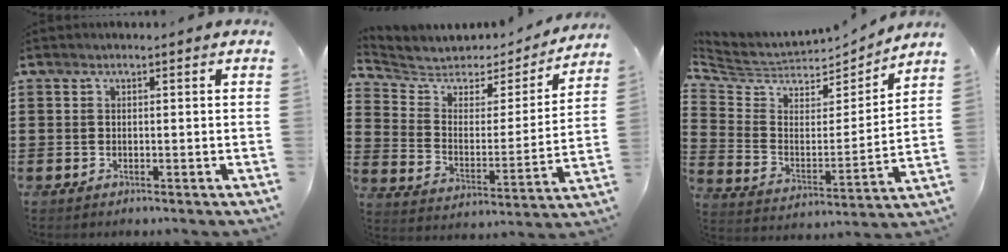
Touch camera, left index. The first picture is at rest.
{"total": 4.9, "force": [4.2, 2.2, 1.0], "torque": [-0.051, -0.031, 0.067]}
{"total": 4.9, "force": [4.2, 2.3, 0.9], "torque": [-0.050, -0.033, 0.071]}